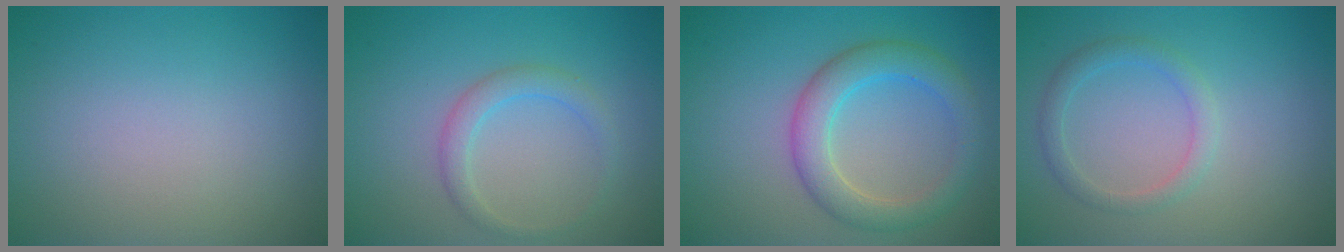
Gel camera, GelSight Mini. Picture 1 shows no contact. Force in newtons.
{"total": 2.1, "press": 2.1, "slide": 0.0}
{"total": 4.4, "press": 4.4, "slide": 0.3}
{"total": 1.9, "press": 1.9, "slide": 0.1}